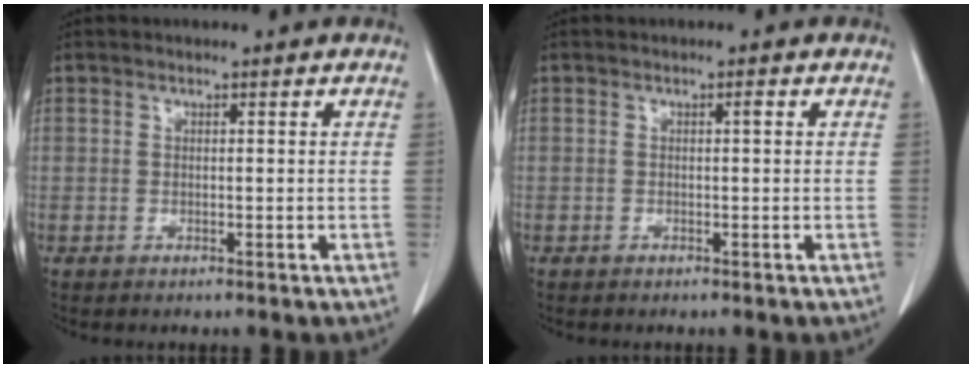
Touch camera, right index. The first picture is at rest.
{"total": 0.5, "force": [0.1, 0.0, 0.5], "torque": [-0.010, 0.000, 0.002]}